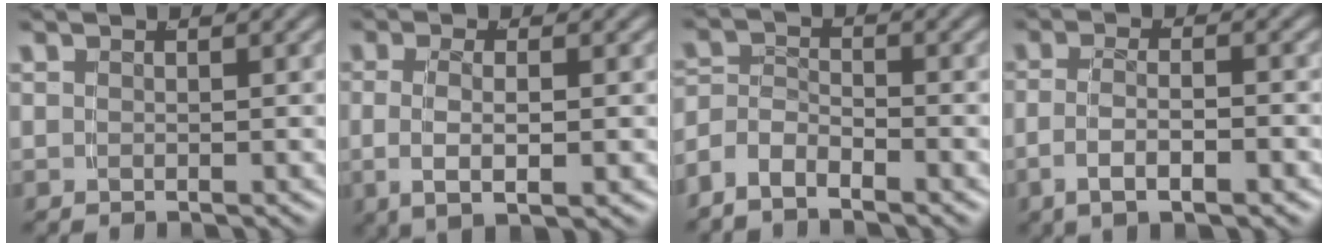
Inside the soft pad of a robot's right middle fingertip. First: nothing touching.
{"total": 4.0, "force": [-0.4, 1.6, 3.7], "torque": [-0.074, -0.010, 0.001]}
{"total": 4.3, "force": [-2.5, 3.0, 1.7], "torque": [-0.048, -0.018, -0.044]}
{"total": 3.4, "force": [-1.6, 1.1, 2.8], "torque": [-0.059, -0.009, -0.024]}